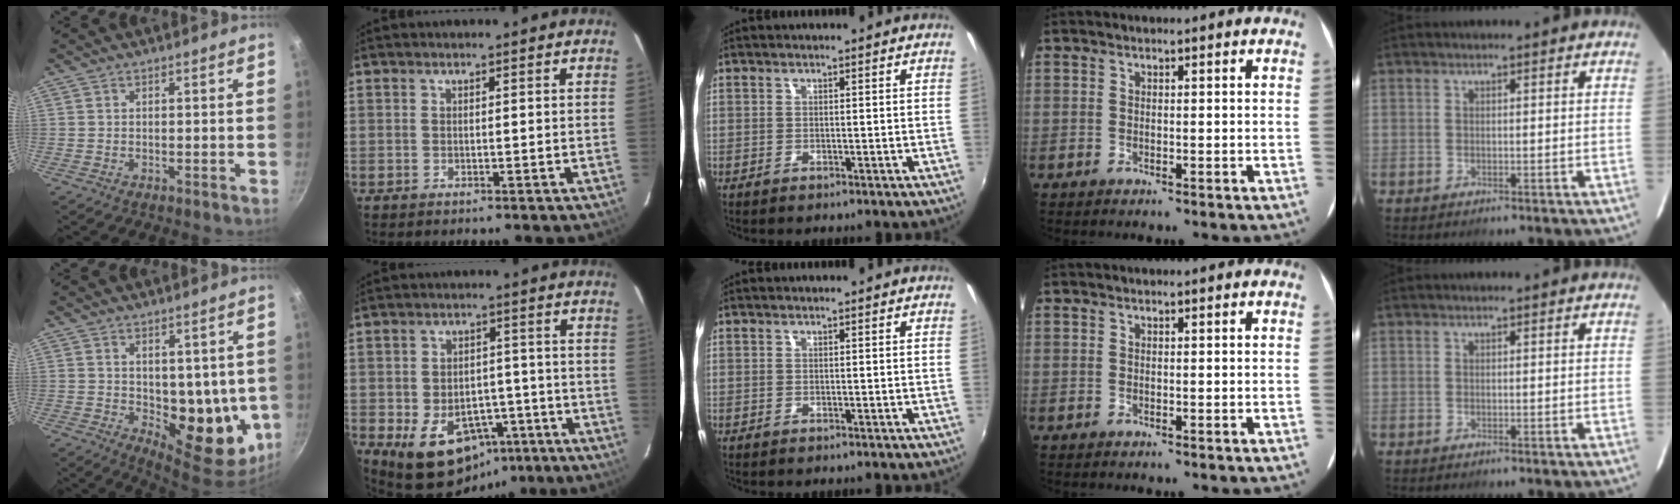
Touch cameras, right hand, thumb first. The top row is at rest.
{"thumb": {"total": 14.1, "force": [-0.2, 8.2, 11.5], "torque": [-0.109, -0.039, 0.013]}, "index": {"total": 13.1, "force": [-7.0, 9.2, 6.1], "torque": [-0.122, 0.020, -0.072]}}